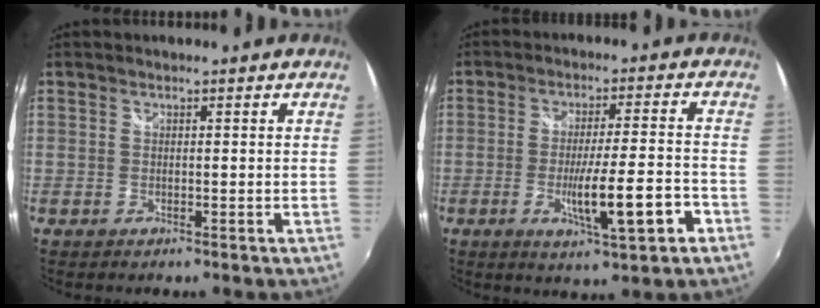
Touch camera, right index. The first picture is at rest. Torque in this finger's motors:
{"motor_torque": [1.20, 0.90, 0.27, 0.06]}